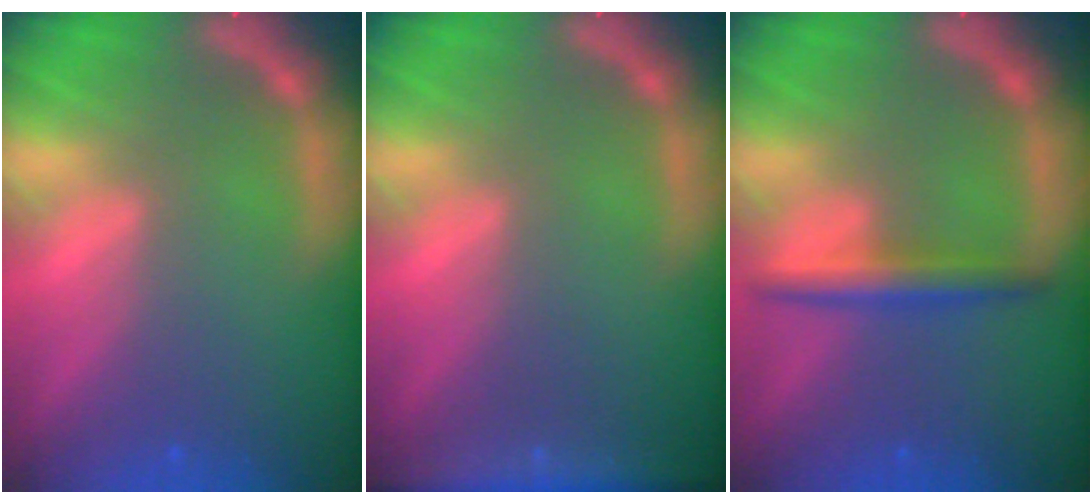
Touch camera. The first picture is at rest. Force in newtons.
{"total": 5.5}
{"total": 3.0}